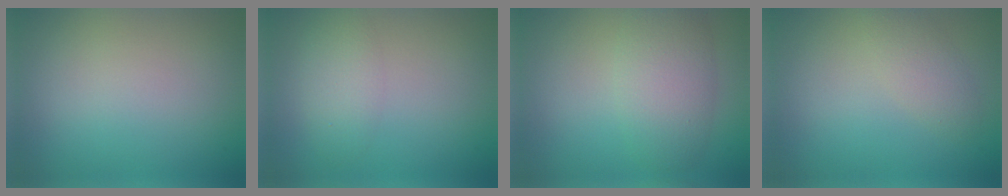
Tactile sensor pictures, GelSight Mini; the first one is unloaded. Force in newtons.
{"total": 1.8, "press": 1.8, "slide": 0.2}
{"total": 3.6, "press": 3.6, "slide": 0.3}
{"total": 2.1, "press": 2.1, "slide": 0.1}